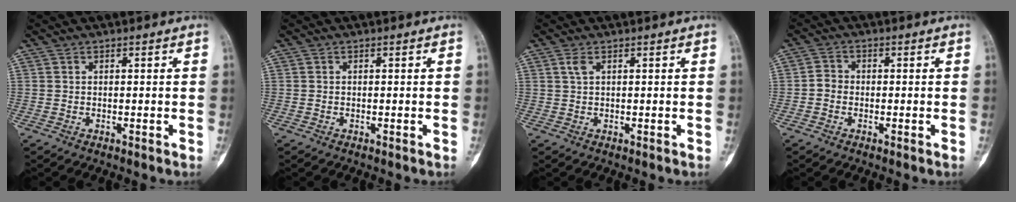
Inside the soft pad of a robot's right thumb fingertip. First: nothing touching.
{"total": 0.0}
{"total": 1.2, "force": [0.6, 0.4, 1.0], "torque": [-0.030, 0.007, 0.014]}
{"total": 2.4, "force": [-0.6, 2.1, 1.0], "torque": [-0.006, 0.009, -0.019]}